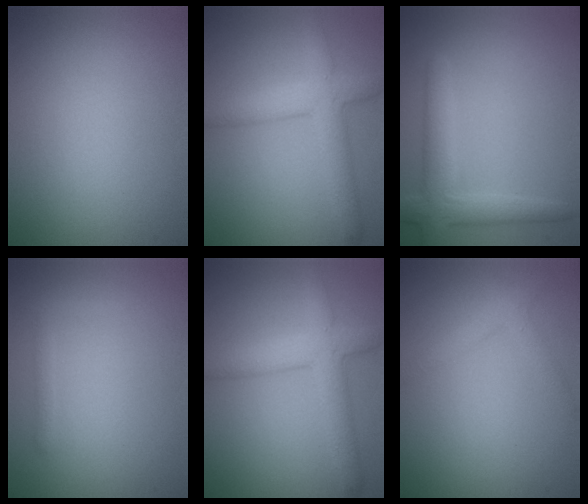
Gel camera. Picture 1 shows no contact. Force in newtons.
{"total": 4.6, "press": 4.6, "slide": 0.2}
{"total": 3.8, "press": 3.8, "slide": 0.4}
{"total": 0.8, "press": 0.8, "slide": 0.0}
{"total": 4.6, "press": 4.6, "slide": 0.2}
{"total": 2.0, "press": 2.0, "slide": 0.1}